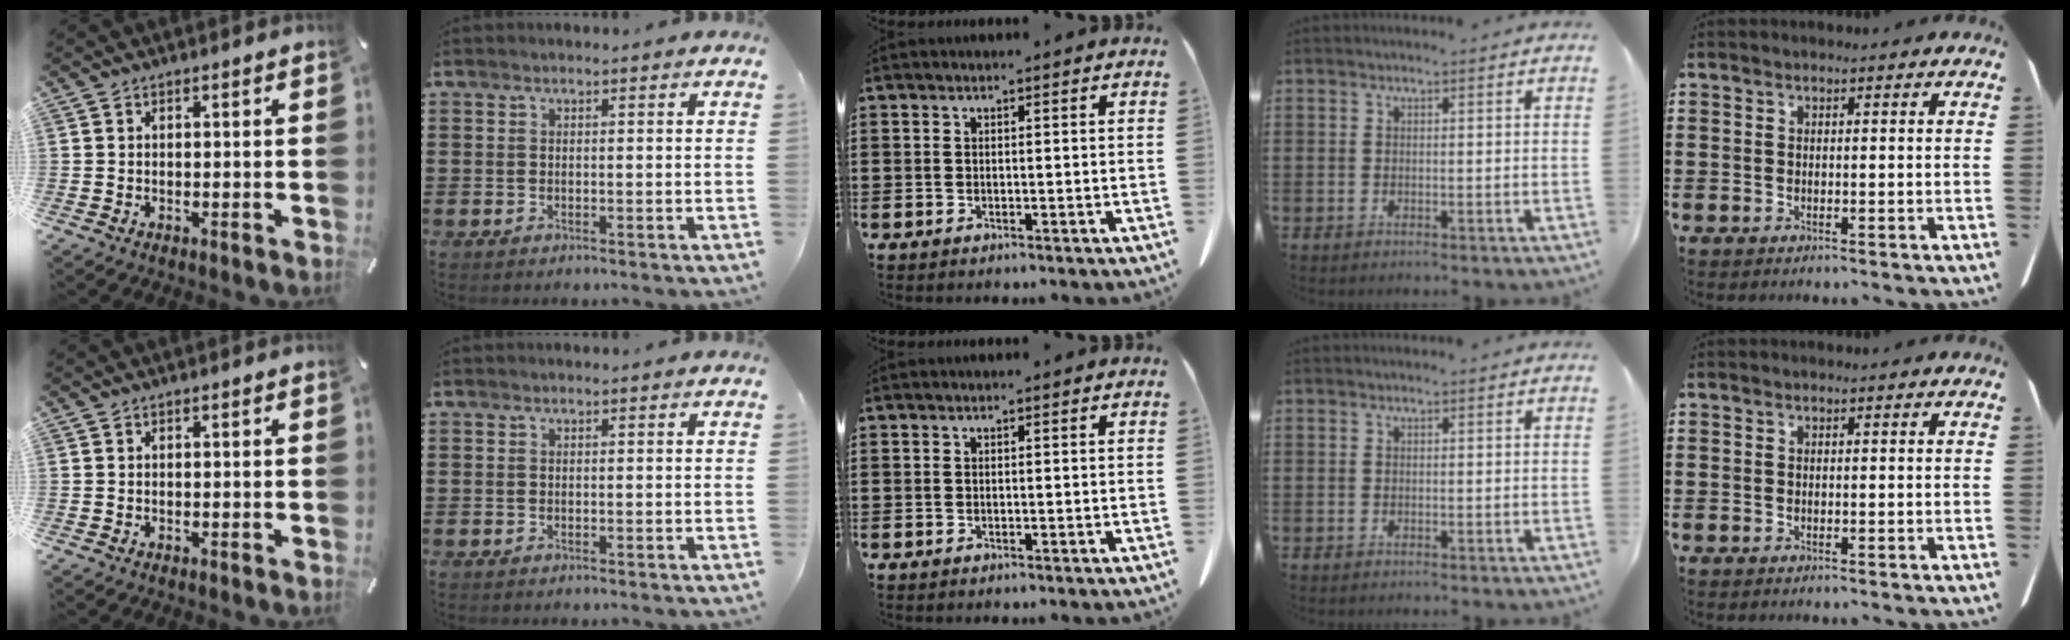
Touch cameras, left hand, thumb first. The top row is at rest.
{}